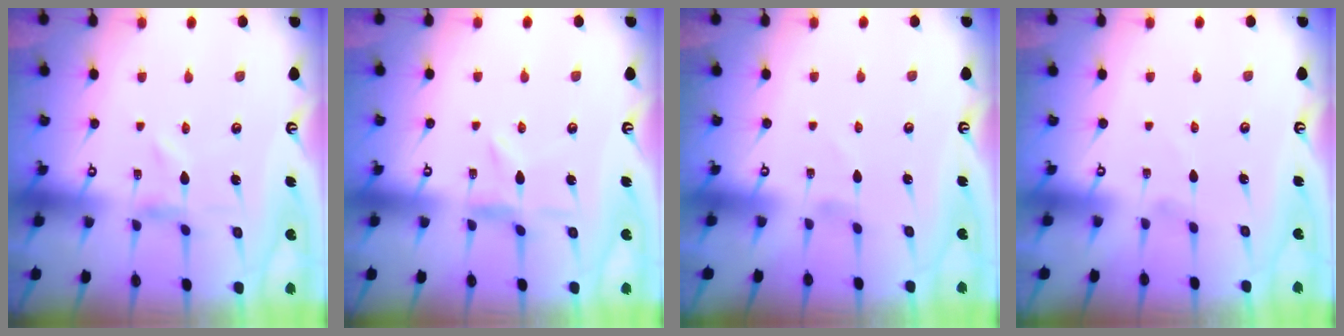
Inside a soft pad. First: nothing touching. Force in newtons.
{"total": 1.7, "press": 1.7, "slide": 0.2}
{"total": 0.9, "press": 0.9, "slide": 0.1}
{"total": 1.5, "press": 1.5, "slide": 0.1}